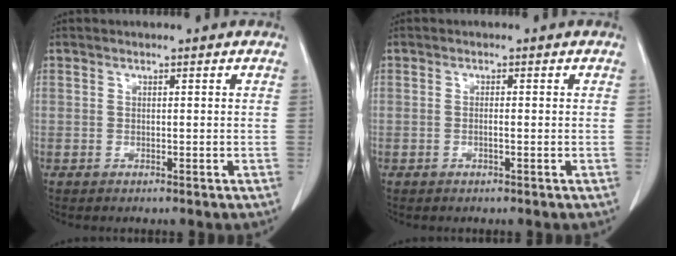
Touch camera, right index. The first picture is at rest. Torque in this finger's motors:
{"motor_torque": [-0.14, 0.05, 0.00, -0.01]}